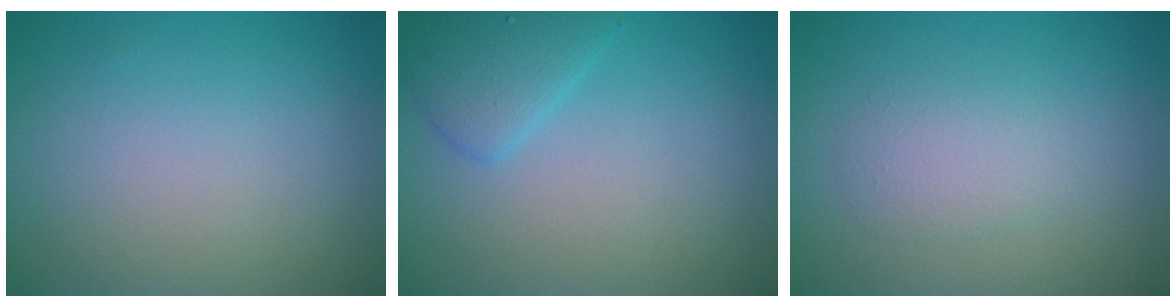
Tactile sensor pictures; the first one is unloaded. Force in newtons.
{"total": 2.6, "press": 2.6, "slide": 0.2}
{"total": 2.0, "press": 2.0, "slide": 0.0}